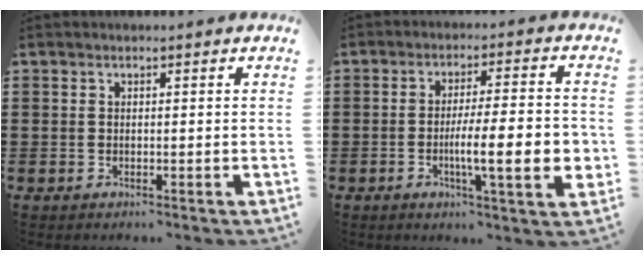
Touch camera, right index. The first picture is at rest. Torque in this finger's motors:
{"motor_torque": [0.91, -0.27, 0.99, 0.19]}